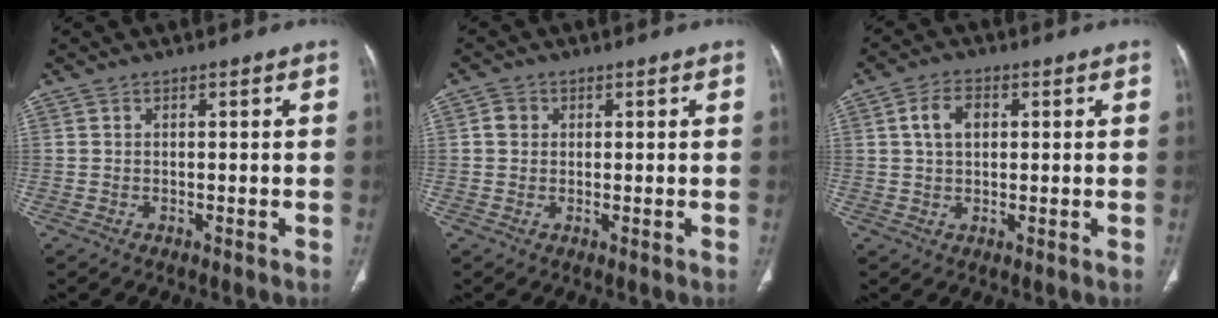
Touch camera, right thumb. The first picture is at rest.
{"total": 2.1, "force": [0.4, 1.9, 0.8], "torque": [-0.006, 0.003, 0.006]}
{"total": 4.9, "force": [1.2, 3.1, 3.6], "torque": [-0.067, 0.007, 0.020]}